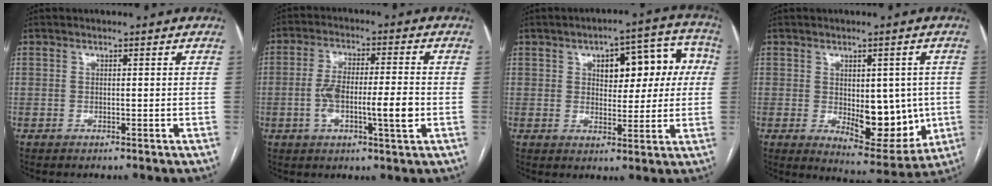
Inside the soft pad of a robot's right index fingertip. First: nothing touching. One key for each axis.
{"total": 9.2, "fx": -1.9, "fy": 1.5, "fz": 8.9, "tx": -0.163, "ty": 0.010, "tz": -0.030}
{"total": 10.9, "fx": 2.4, "fy": 5.3, "fz": 9.2, "tx": -0.104, "ty": 0.042, "tz": 0.034}
{"total": 10.8, "fx": -0.9, "fy": 5.3, "fz": 9.4, "tx": -0.113, "ty": -0.005, "tz": 0.008}